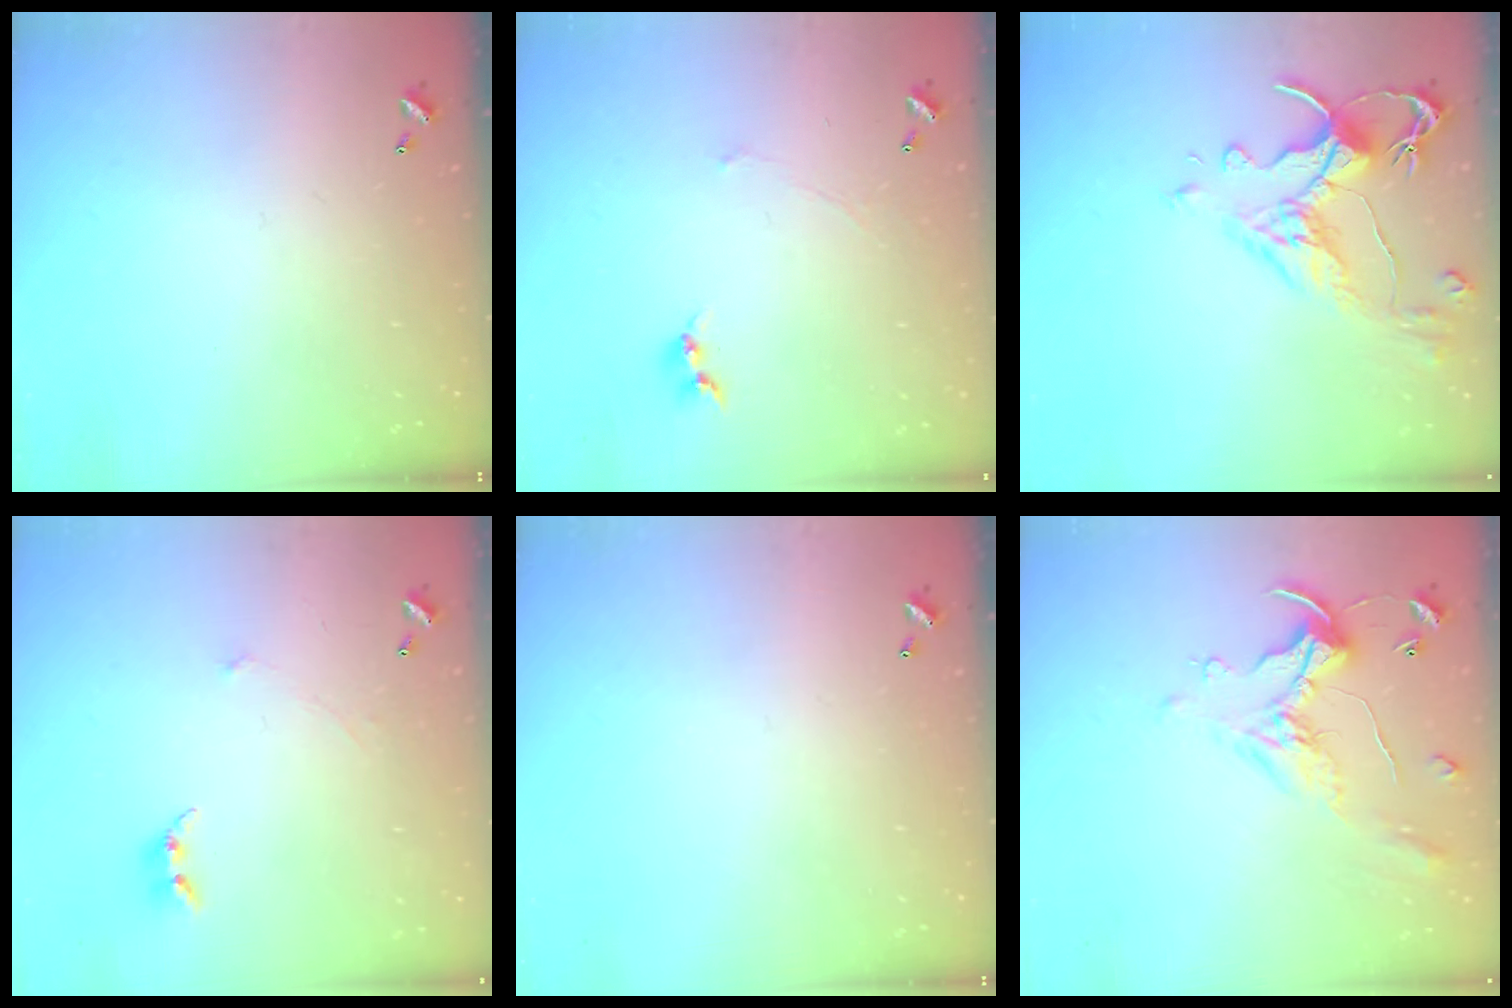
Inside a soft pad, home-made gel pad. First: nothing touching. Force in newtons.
{"total": 1.0, "press": 0.8, "slide": 0.6}
{"total": 6.2, "press": 6.0, "slide": 1.6}
{"total": 0.7, "press": 0.6, "slide": 0.5}
{"total": 0.0}
{"total": 1.1, "press": 0.8, "slide": 0.9}